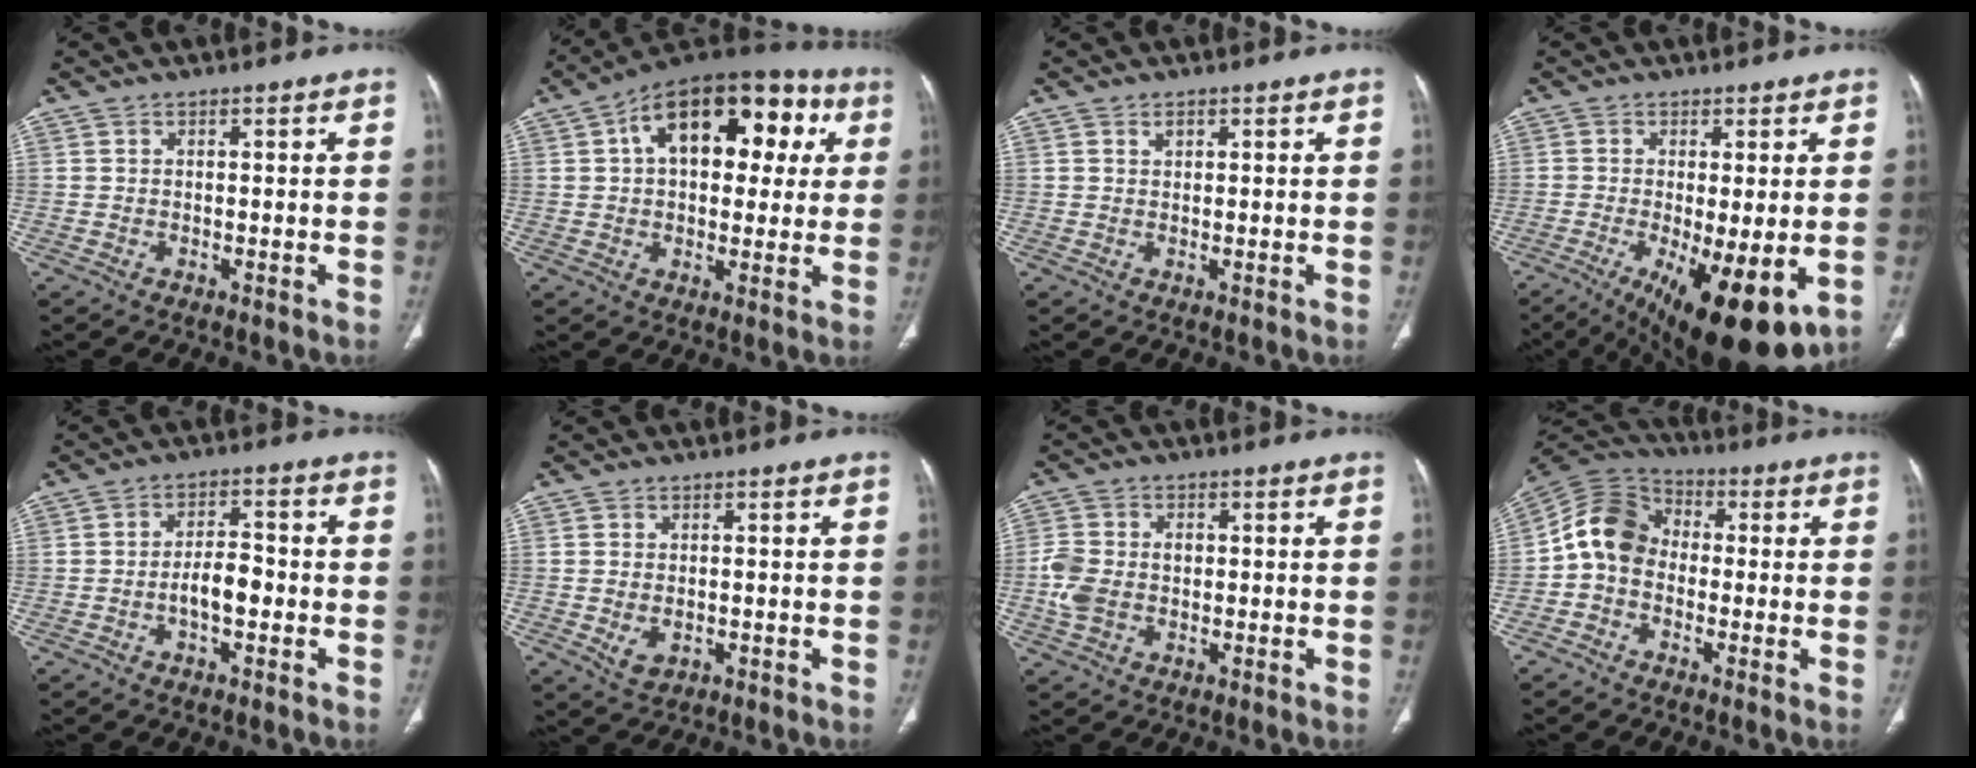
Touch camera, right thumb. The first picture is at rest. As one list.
[{"total": 21.6, "force": [6.1, 12.4, 16.5], "torque": [-0.205, 0.035, 0.083]}, {"total": 1.0, "force": [0.6, 0.6, 0.4], "torque": [-0.004, -0.004, 0.011]}, {"total": 15.2, "force": [-4.9, 4.8, 13.6], "torque": [-0.193, -0.026, -0.060]}, {"total": 5.6, "force": [-1.6, 2.7, 4.6], "torque": [-0.074, 0.022, -0.029]}, {"total": 3.5, "force": [-0.6, 2.4, 2.5], "torque": [-0.045, -0.003, 0.000]}, {"total": 6.9, "force": [-0.5, 5.1, 4.6], "torque": [-0.107, 0.015, -0.008]}, {"total": 10.1, "force": [-1.1, 8.1, 5.9], "torque": [-0.104, 0.033, -0.039]}]